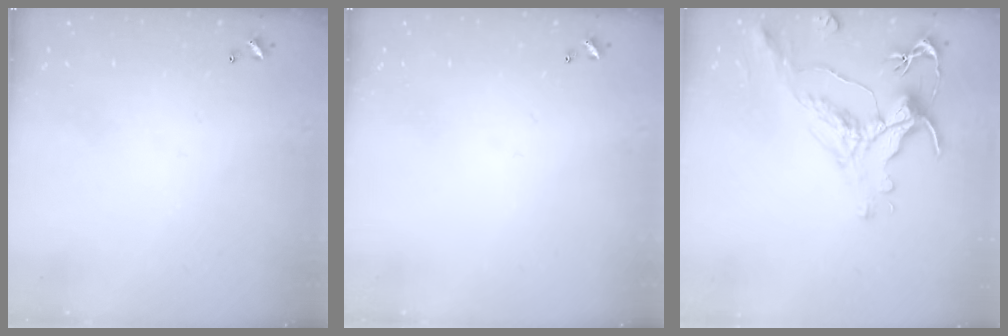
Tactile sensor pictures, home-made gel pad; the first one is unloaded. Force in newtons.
{"total": 0.0}
{"total": 1.6, "press": 0.9, "slide": 1.3}